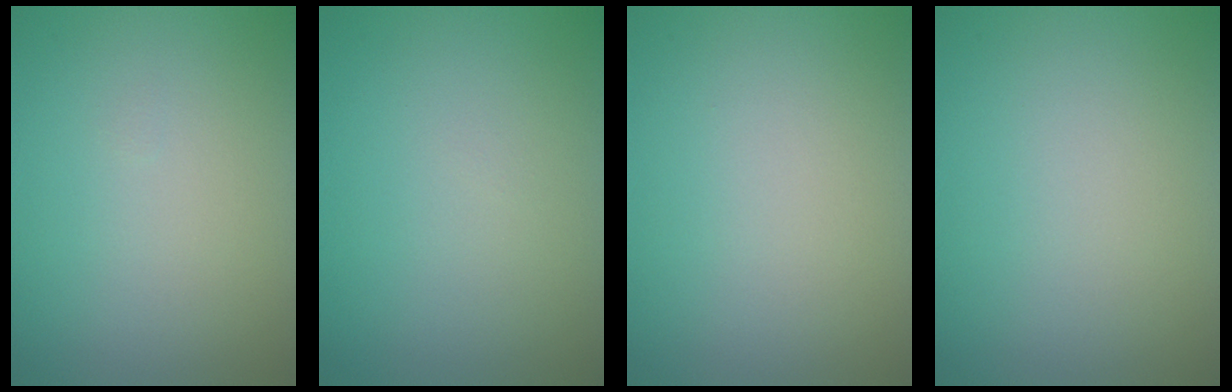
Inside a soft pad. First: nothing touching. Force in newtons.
{"total": 0.0}
{"total": 0.0}
{"total": 0.0}